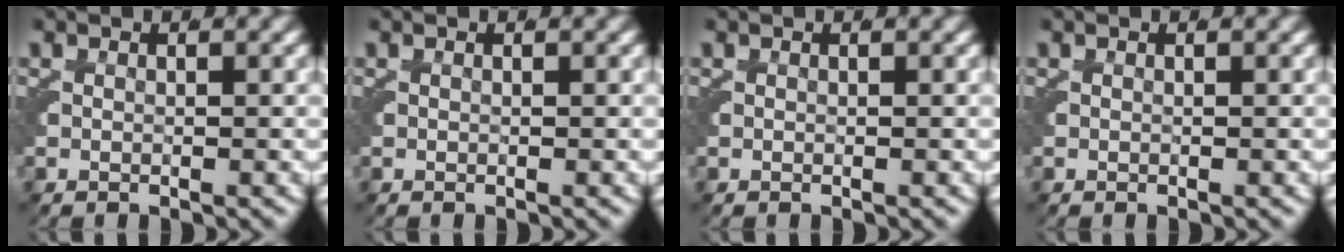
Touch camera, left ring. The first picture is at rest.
{"total": 0.0}
{"total": 0.0}
{"total": 0.0}